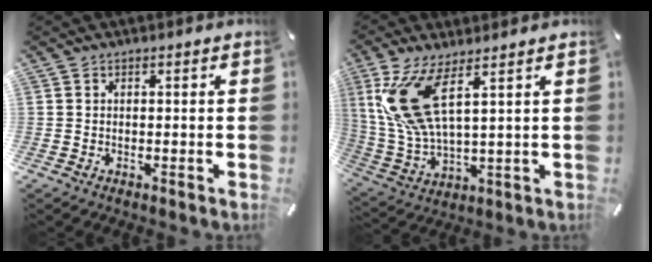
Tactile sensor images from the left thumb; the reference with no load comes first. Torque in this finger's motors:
{"motor_torque": [2.48, 2.53, 2.14, -0.63, 0.38]}